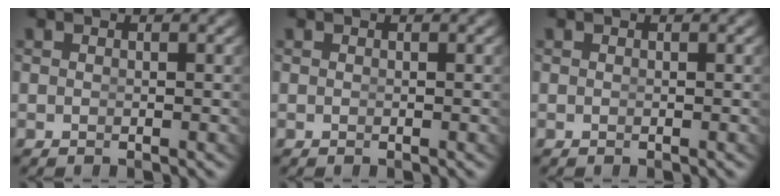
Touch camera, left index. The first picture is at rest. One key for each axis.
{"total": 0.0}
{"total": 1.1, "fx": -0.2, "fy": -1.0, "fz": -0.4, "tx": 0.011, "ty": -0.014, "tz": 0.009}